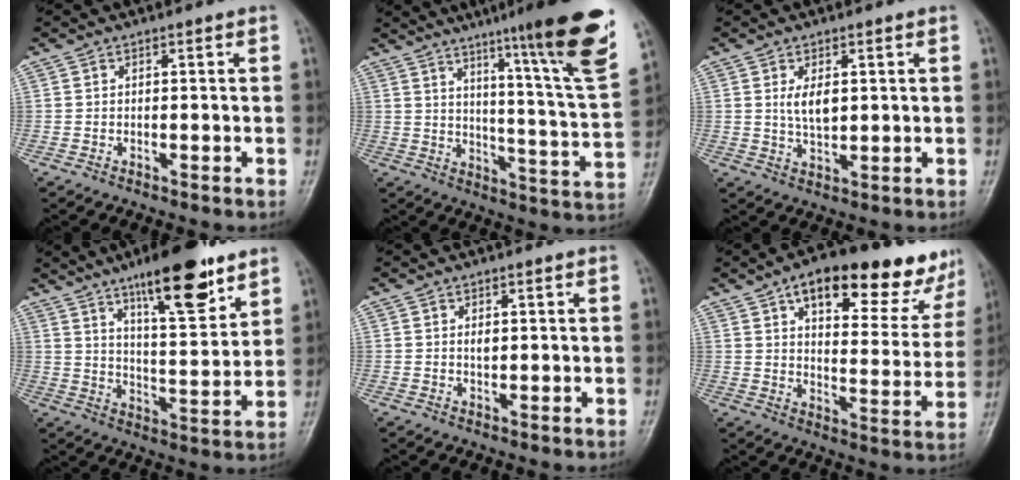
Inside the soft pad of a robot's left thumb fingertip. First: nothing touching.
{"total": 21.4, "force": [13.8, 0.4, 16.4], "torque": [-0.209, -0.078, 0.190]}
{"total": 4.6, "force": [1.1, 2.2, 3.8], "torque": [-0.063, -0.011, 0.026]}
{"total": 16.8, "force": [10.8, 4.7, 12.0], "torque": [-0.157, -0.060, 0.176]}
{"total": 1.4, "force": [0.5, 0.7, 1.1], "torque": [-0.017, -0.002, 0.010]}
{"total": 22.3, "force": [13.9, 8.7, 15.1], "torque": [-0.161, -0.033, 0.194]}